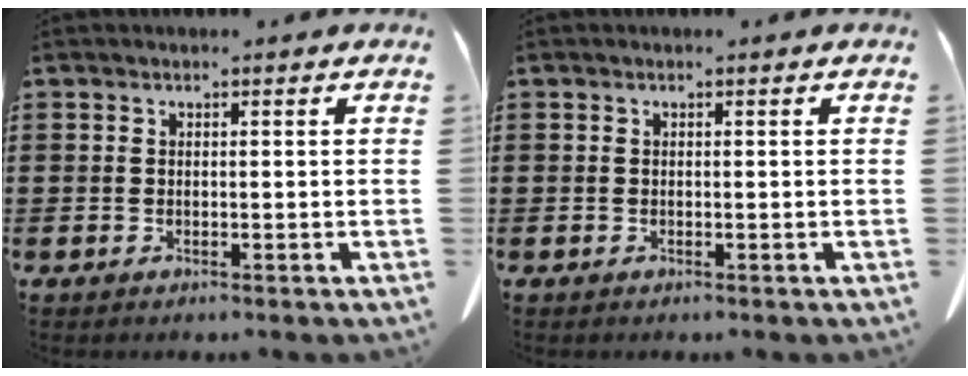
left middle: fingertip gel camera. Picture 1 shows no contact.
{"total": 0.0}